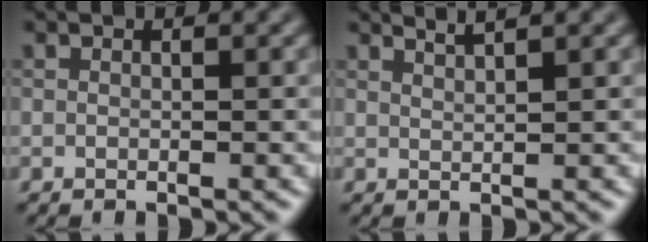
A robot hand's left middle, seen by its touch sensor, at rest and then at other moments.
{"total": 1.8, "force": [1.6, 0.3, 0.9], "torque": [-0.004, 0.005, 0.016]}